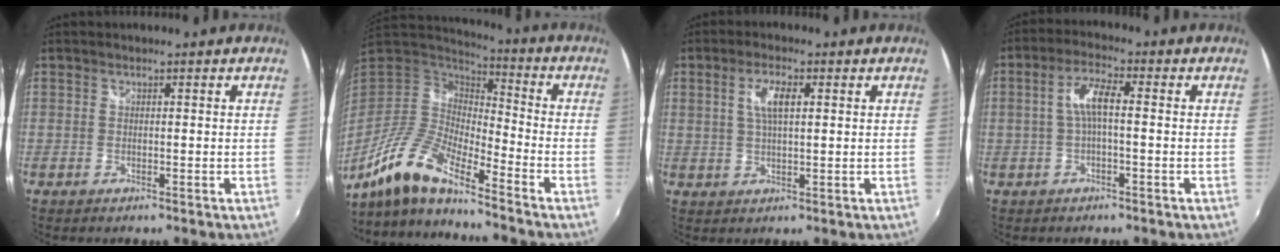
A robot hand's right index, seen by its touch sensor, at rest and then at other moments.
{"total": 14.6, "force": [-10.8, 2.9, 9.4], "torque": [-0.182, -0.016, -0.218]}
{"total": 5.0, "force": [1.5, 1.6, 4.5], "torque": [-0.085, 0.005, 0.028]}
{"total": 5.3, "force": [-0.2, 1.4, 5.1], "torque": [-0.102, 0.013, -0.001]}